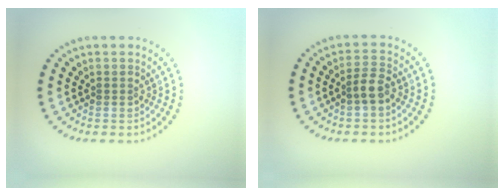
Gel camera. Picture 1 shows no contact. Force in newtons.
{"total": 2.0, "press": 1.8, "slide": 0.9}